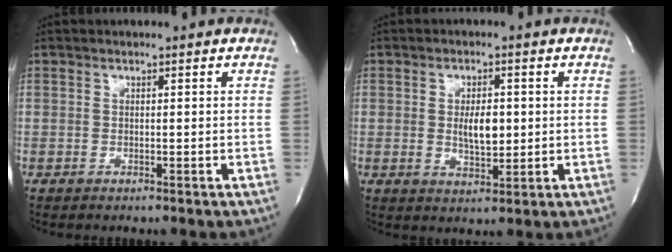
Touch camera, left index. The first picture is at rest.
{"total": 4.7, "force": [0.3, 1.9, 4.3], "torque": [-0.074, -0.005, 0.010]}